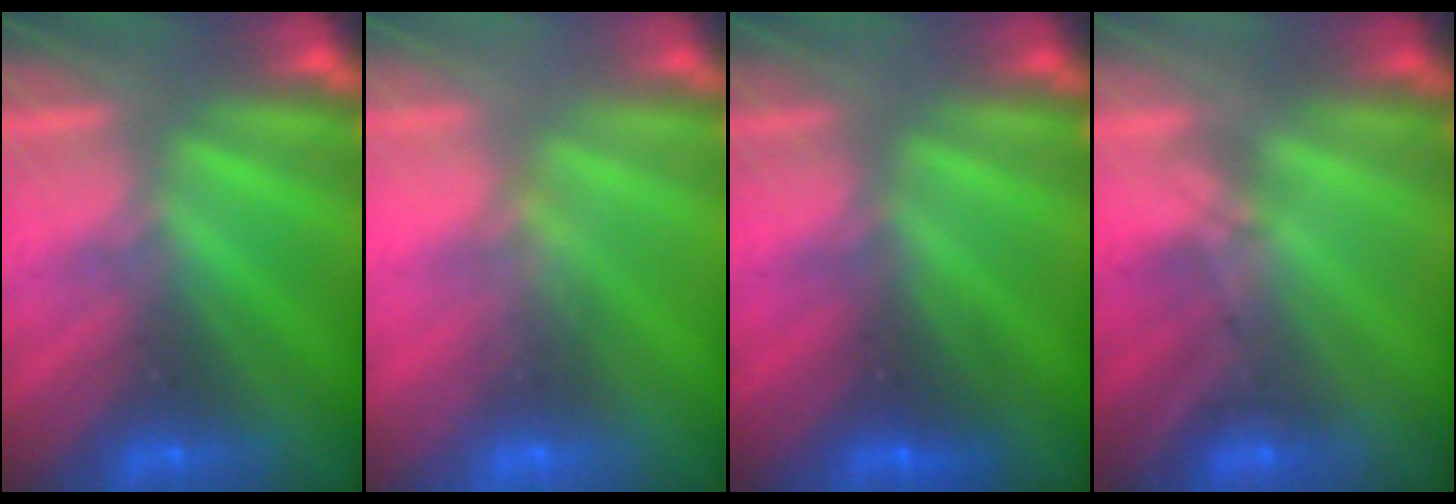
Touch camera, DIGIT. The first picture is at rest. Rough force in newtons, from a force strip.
{"total": 4.7}
{"total": 2.4}
{"total": 1.6}